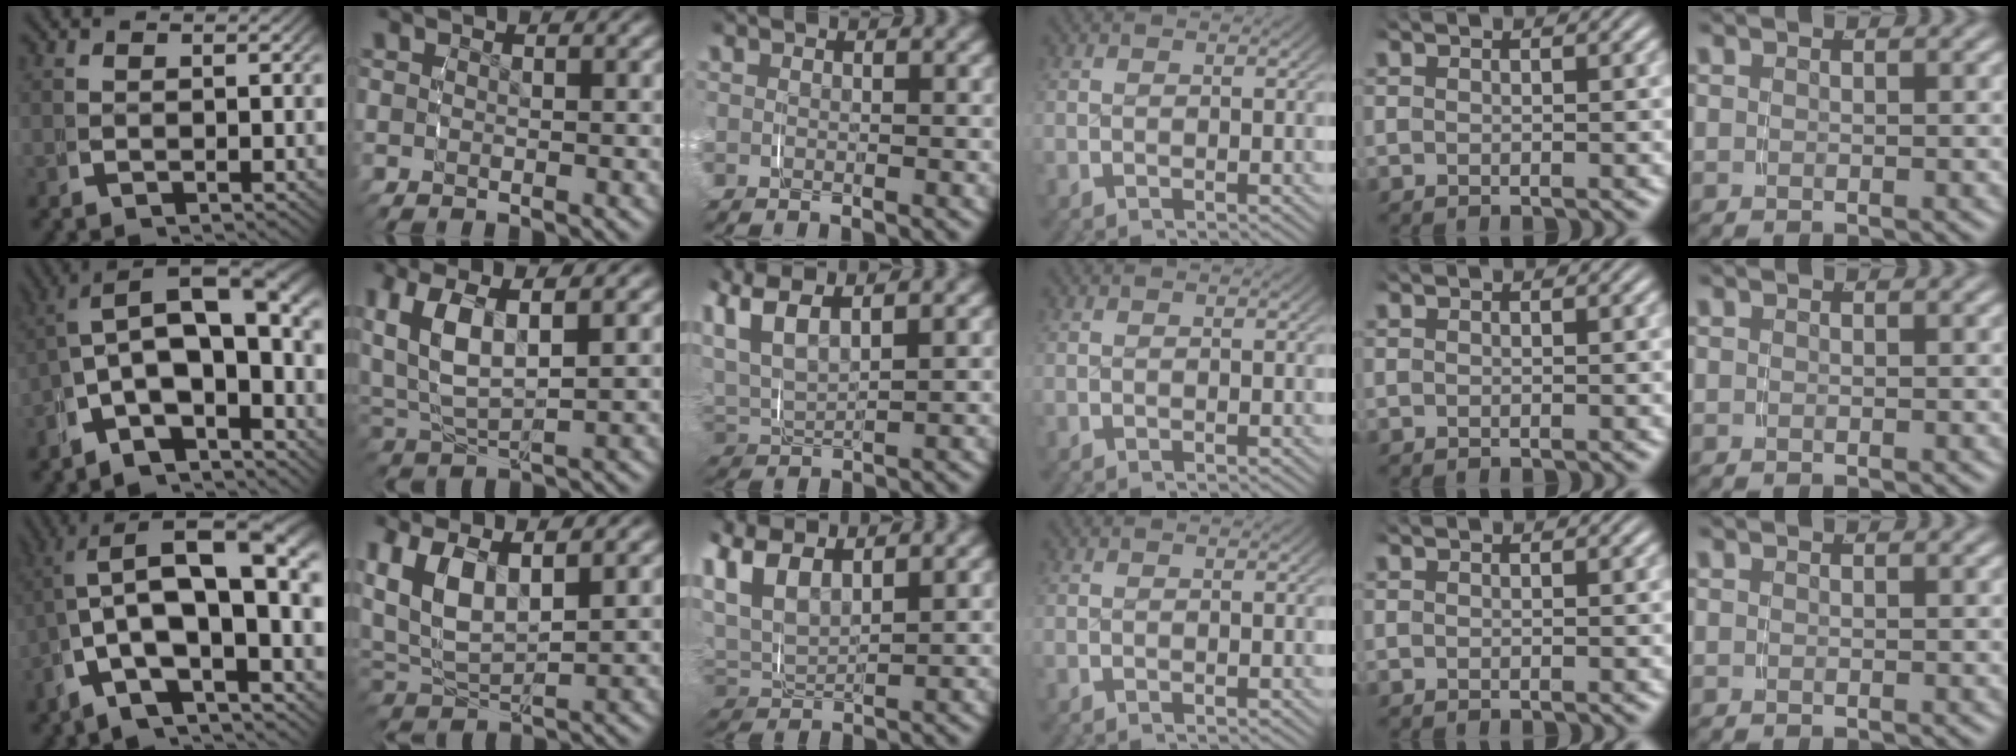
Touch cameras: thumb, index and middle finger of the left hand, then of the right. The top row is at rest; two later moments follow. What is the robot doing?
{"motion": "grasp_and_lifting", "object": "shirt"}